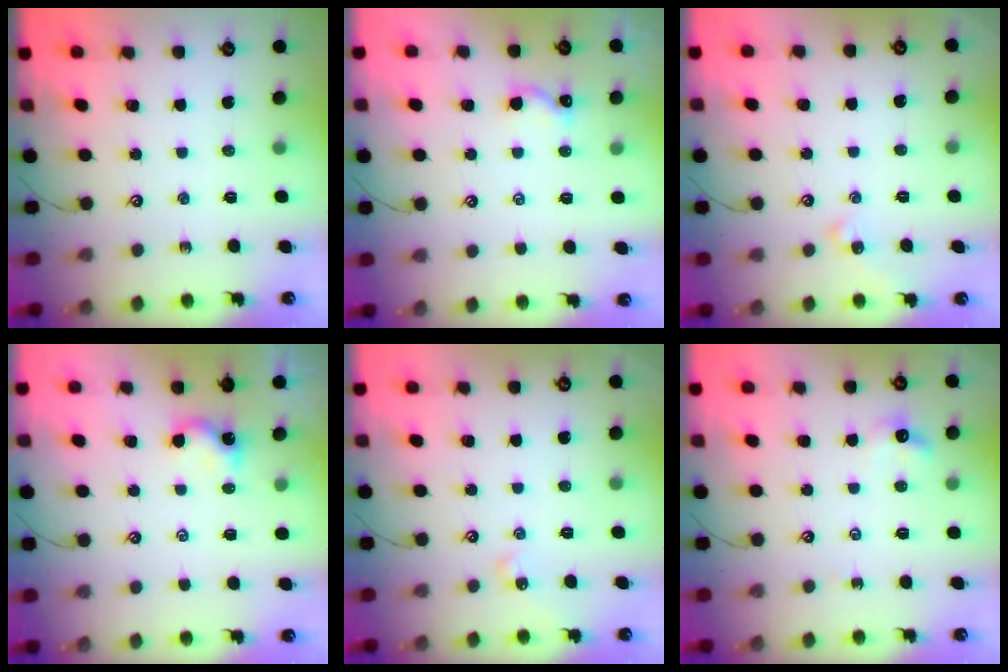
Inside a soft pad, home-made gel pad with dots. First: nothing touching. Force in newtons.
{"total": 1.7, "press": 1.7, "slide": 0.3}
{"total": 1.8, "press": 1.7, "slide": 0.5}
{"total": 1.2, "press": 1.1, "slide": 0.2}
{"total": 5.2, "press": 5.1, "slide": 0.7}
{"total": 2.8, "press": 2.7, "slide": 0.6}